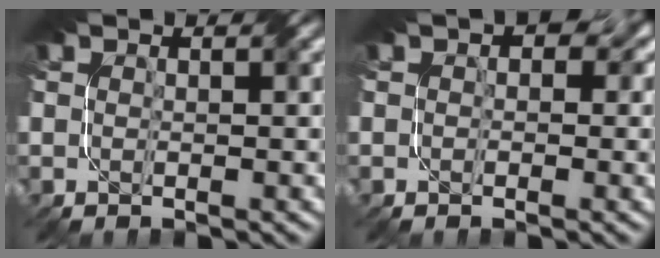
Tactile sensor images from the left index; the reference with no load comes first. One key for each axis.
{"total": 3.2, "fx": 0.4, "fy": 2.4, "fz": 2.1, "tx": -0.006, "ty": 0.003, "tz": 0.001}